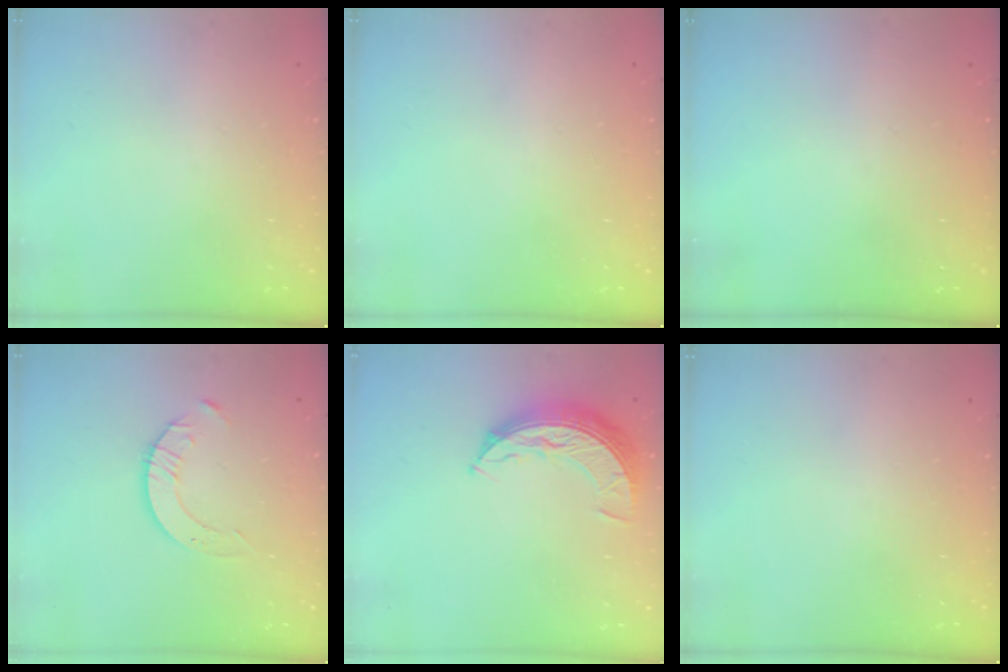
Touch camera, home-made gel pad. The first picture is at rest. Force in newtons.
{"total": 0.0}
{"total": 0.0}
{"total": 3.5, "press": 3.4, "slide": 0.4}
{"total": 9.5, "press": 9.5, "slide": 0.5}
{"total": 0.0}